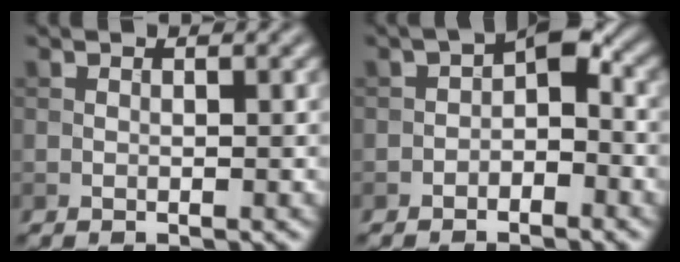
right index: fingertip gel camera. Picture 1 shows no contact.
{"total": 3.1, "force": [-1.1, 1.6, 2.4], "torque": [-0.027, 0.011, -0.026]}